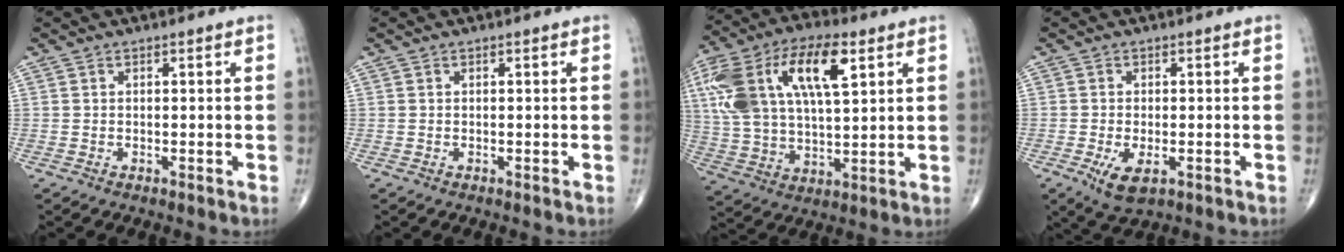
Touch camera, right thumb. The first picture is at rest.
{"total": 0.0}
{"total": 22.1, "force": [7.7, 10.0, 18.2], "torque": [-0.367, 0.010, 0.138]}
{"total": 5.1, "force": [-1.8, 2.3, 4.1], "torque": [-0.079, -0.010, -0.025]}